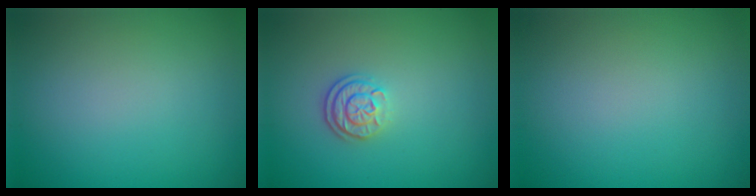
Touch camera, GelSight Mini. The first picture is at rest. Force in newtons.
{"total": 2.5, "press": 2.0, "slide": 1.5}
{"total": 0.0}